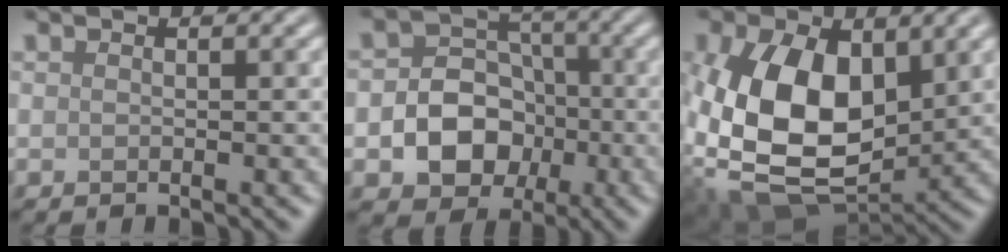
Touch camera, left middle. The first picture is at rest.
{"total": 6.8, "force": [-1.7, 5.5, 3.5], "torque": [-0.030, -0.003, -0.047]}
{"total": 13.3, "force": [1.2, 8.4, 10.3], "torque": [-0.226, -0.018, 0.026]}